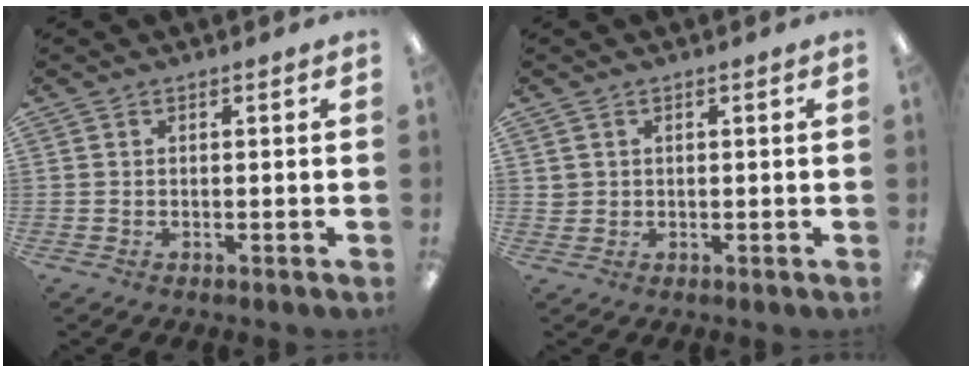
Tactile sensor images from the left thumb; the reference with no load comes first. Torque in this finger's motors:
{"motor_torque": [-0.31, -0.17, 0.16, -0.18, 0.00]}